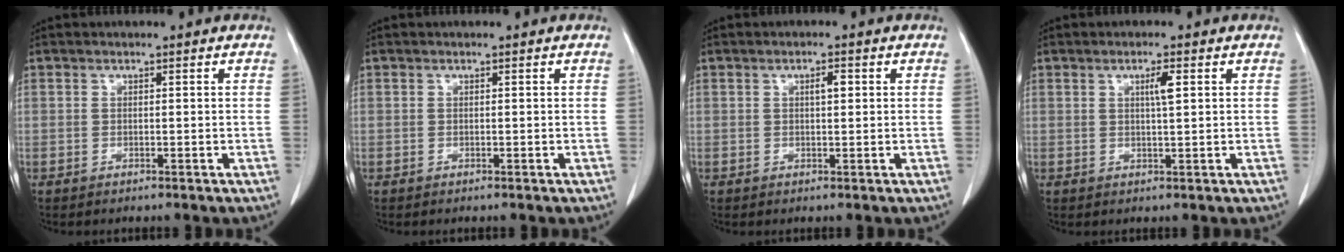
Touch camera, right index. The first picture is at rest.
{"total": 0.0}
{"total": 1.7, "force": [0.5, 0.5, 1.5], "torque": [-0.025, 0.003, 0.008]}
{"total": 2.3, "force": [0.8, 0.1, 2.2], "torque": [-0.038, 0.000, 0.013]}